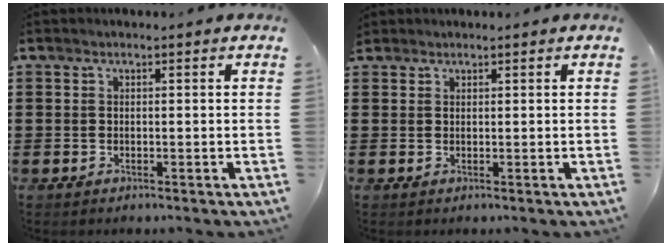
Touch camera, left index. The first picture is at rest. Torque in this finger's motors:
{"motor_torque": [0.18, -0.20, -0.01, 0.01]}